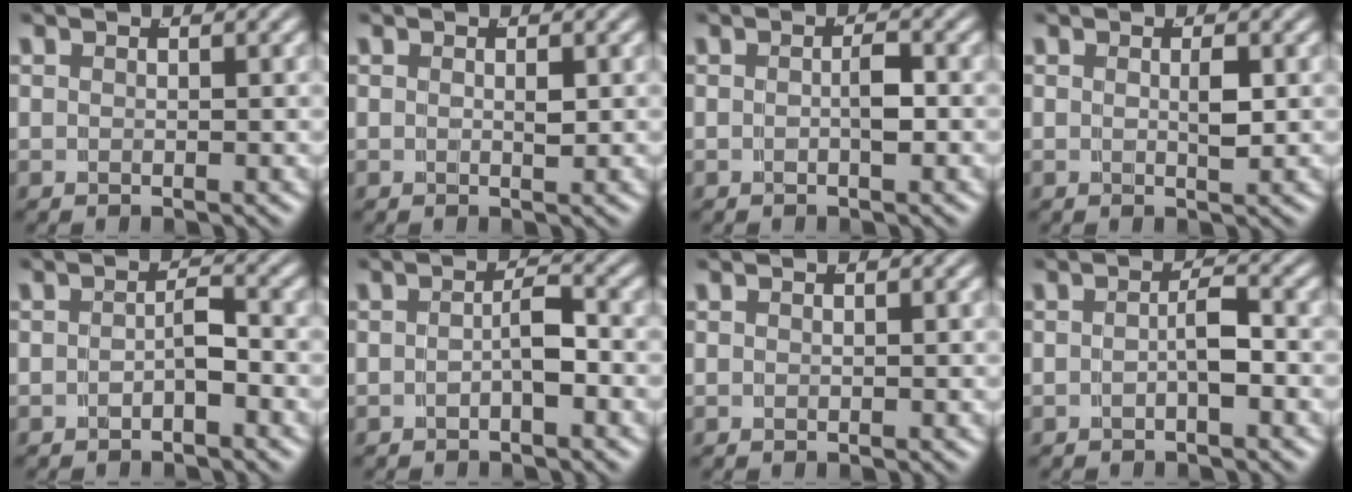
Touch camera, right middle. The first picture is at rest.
{"total": 0.6, "force": [0.1, -0.4, 0.5], "torque": [-0.008, -0.009, 0.009]}
{"total": 1.3, "force": [-0.5, 0.0, 1.2], "torque": [-0.015, -0.004, -0.004]}
{"total": 1.1, "force": [0.0, -0.2, 1.0], "torque": [-0.019, -0.010, 0.007]}
{"total": 1.7, "force": [-1.1, 0.4, 1.2], "torque": [-0.015, -0.002, -0.016]}
{"total": 1.8, "force": [-1.0, 0.2, 1.5], "torque": [-0.019, -0.004, -0.013]}
{"total": 0.0}
{"total": 1.7, "force": [-0.9, 0.0, 1.5], "torque": [-0.022, -0.004, -0.010]}